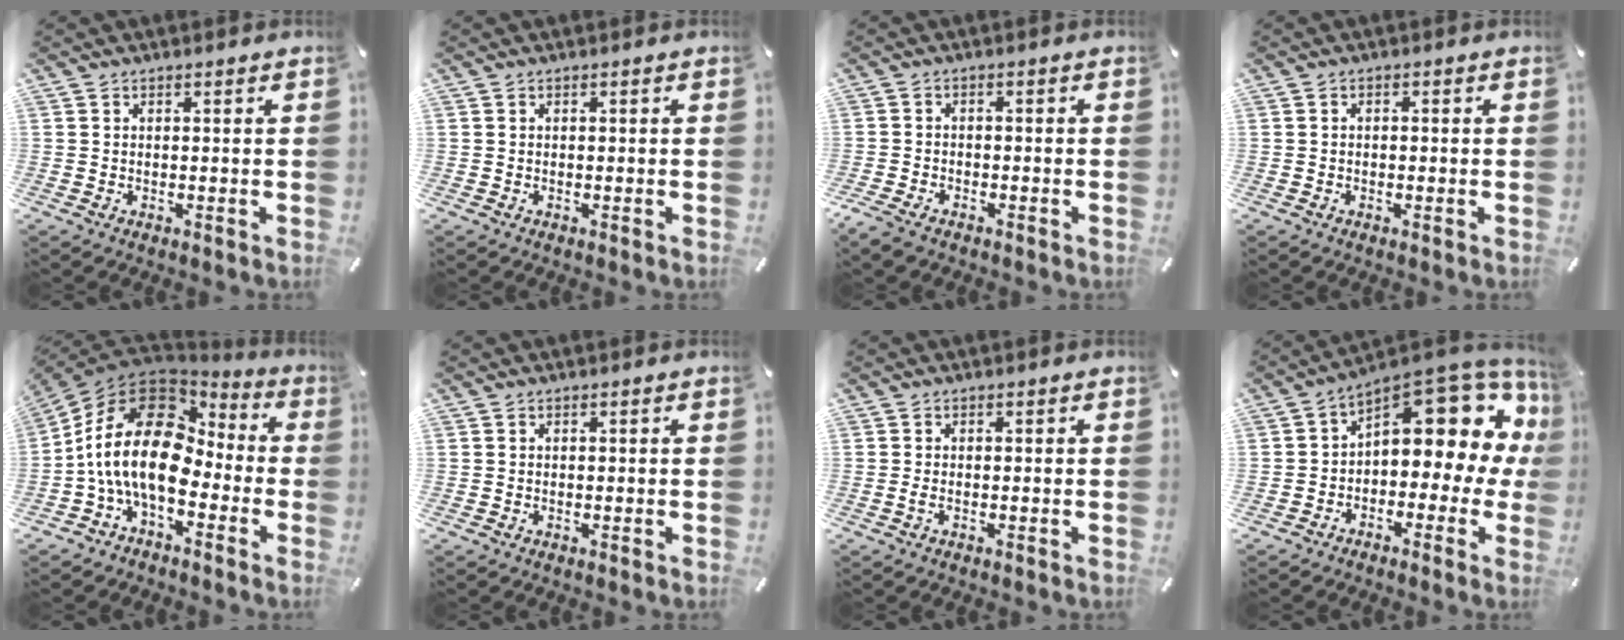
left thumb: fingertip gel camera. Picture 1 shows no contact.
{"total": 0.0}
{"total": 2.9, "force": [-2.3, 1.3, 1.2], "torque": [-0.041, 0.004, -0.050]}
{"total": 0.9, "force": [-0.3, 0.6, 0.6], "torque": [-0.012, 0.003, -0.008]}
{"total": 18.5, "force": [-2.7, 11.8, 14.0], "torque": [-0.308, 0.015, -0.049]}
{"total": 0.0}
{"total": 1.4, "force": [-0.6, 0.5, 1.2], "torque": [-0.029, -0.003, -0.013]}
{"total": 12.6, "force": [7.1, 6.0, 8.5], "torque": [-0.107, -0.071, 0.113]}